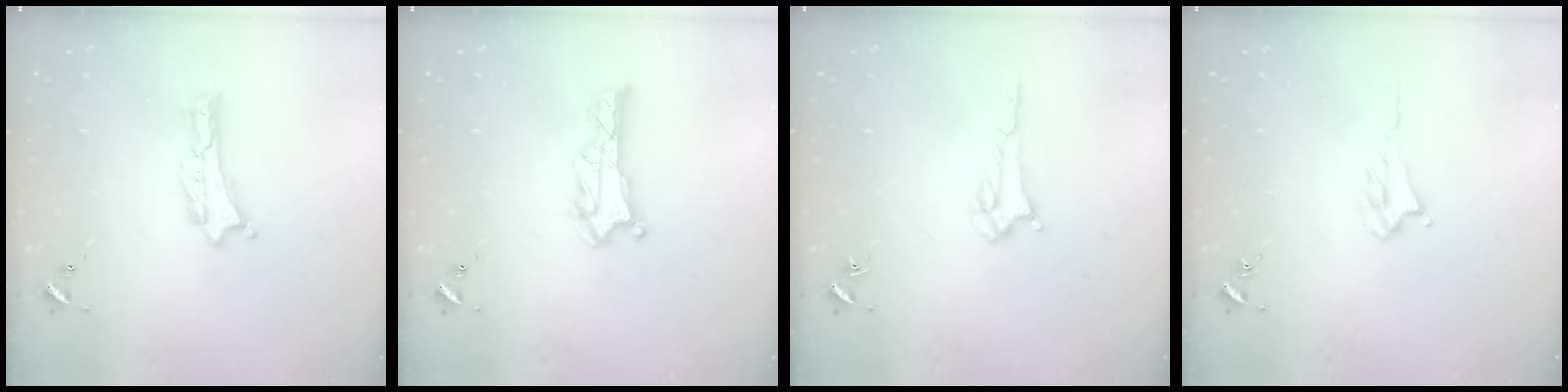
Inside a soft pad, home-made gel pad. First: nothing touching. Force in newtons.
{"total": 1.4, "press": 1.4, "slide": 0.1}
{"total": 1.5, "press": 1.5, "slide": 0.2}
{"total": 2.1, "press": 2.0, "slide": 0.3}